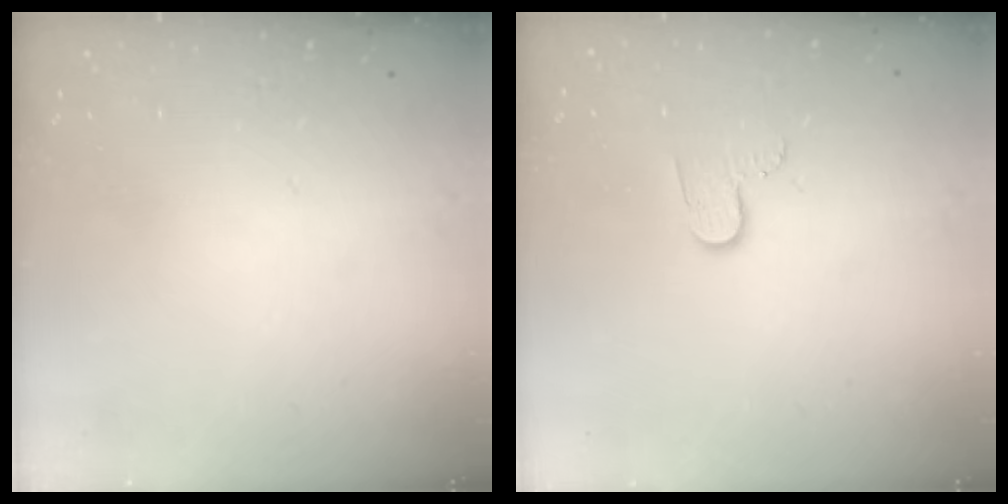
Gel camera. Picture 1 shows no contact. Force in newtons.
{"total": 4.6, "press": 4.6, "slide": 0.5}